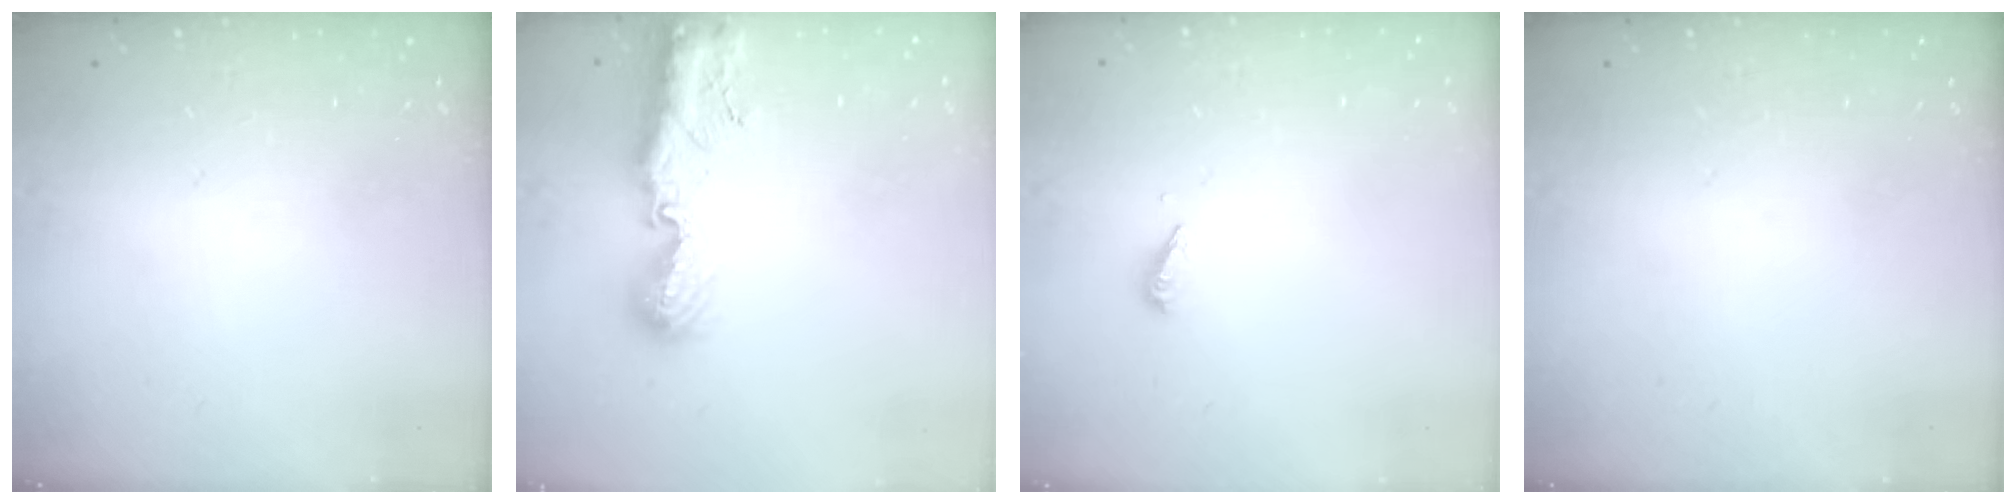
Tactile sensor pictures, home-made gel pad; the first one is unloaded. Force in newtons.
{"total": 9.7, "press": 9.6, "slide": 0.9}
{"total": 2.8, "press": 2.8, "slide": 0.2}
{"total": 0.0}